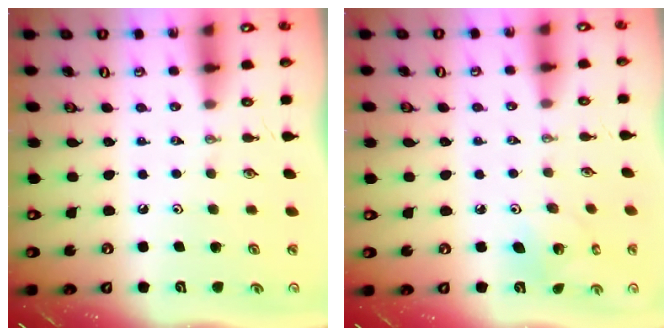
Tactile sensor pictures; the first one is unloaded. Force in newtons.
{"total": 4.4, "press": 4.4, "slide": 0.3}